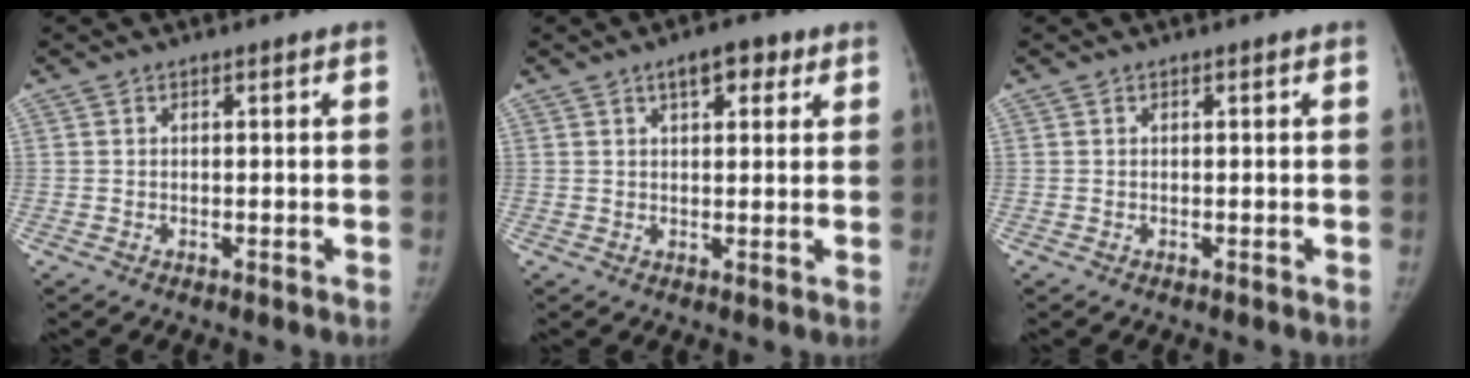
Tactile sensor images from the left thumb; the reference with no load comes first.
{"total": 5.3, "force": [2.9, 2.5, 3.7], "torque": [-0.034, -0.006, 0.038]}
{"total": 0.0}